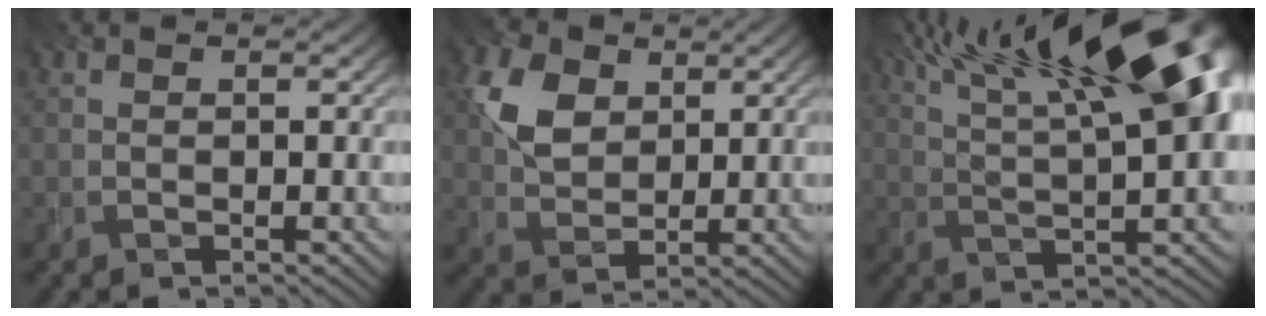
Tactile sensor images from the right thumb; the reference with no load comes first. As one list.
[{"total": 6.6, "force": [2.6, 4.5, 4.1], "torque": [-0.098, 0.004, 0.049]}, {"total": 18.2, "force": [7.9, 6.3, 15.2], "torque": [-0.225, 0.057, 0.113]}]